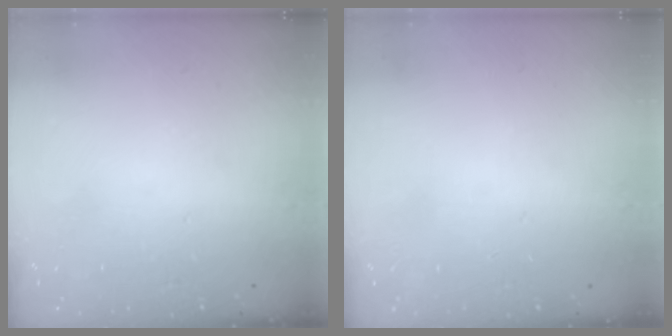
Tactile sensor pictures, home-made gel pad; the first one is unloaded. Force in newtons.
{"total": 0.6, "press": 0.6, "slide": 0.2}